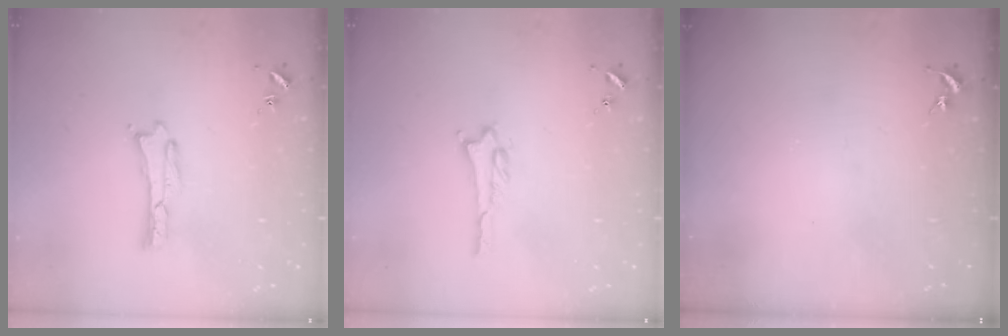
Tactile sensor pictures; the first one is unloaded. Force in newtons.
{"total": 0.6, "press": 0.6, "slide": 0.1}
{"total": 0.0}